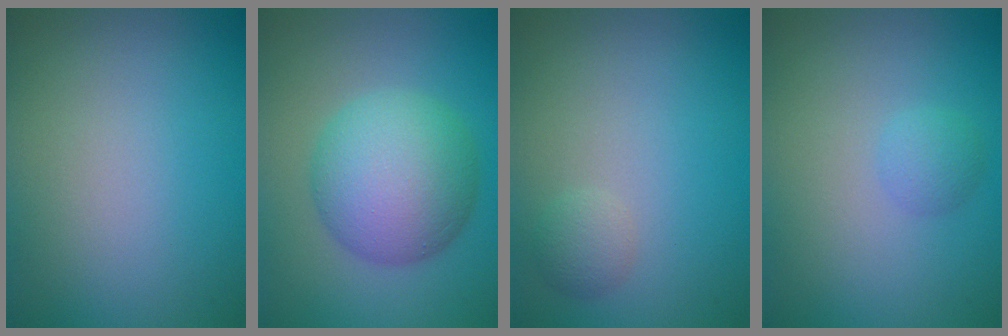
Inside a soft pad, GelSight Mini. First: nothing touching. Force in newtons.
{"total": 7.9, "press": 7.9, "slide": 0.1}
{"total": 1.3, "press": 1.3, "slide": 0.0}
{"total": 1.3, "press": 1.3, "slide": 0.0}